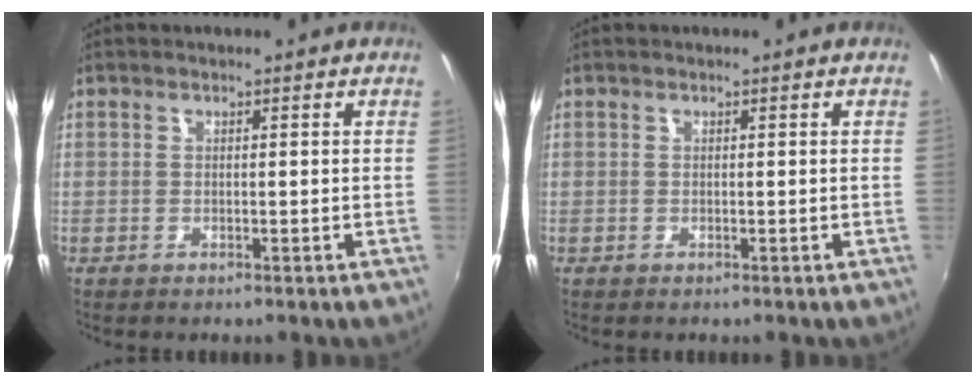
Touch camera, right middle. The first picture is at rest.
{"total": 0.0}